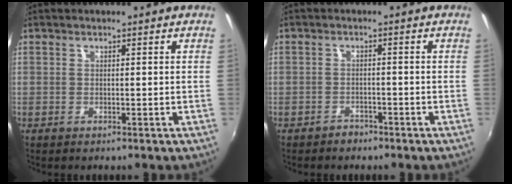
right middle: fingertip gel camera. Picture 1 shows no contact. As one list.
[{"total": 2.1, "force": [-1.8, 1.2, 0.0], "torque": [-0.007, 0.006, -0.028]}]